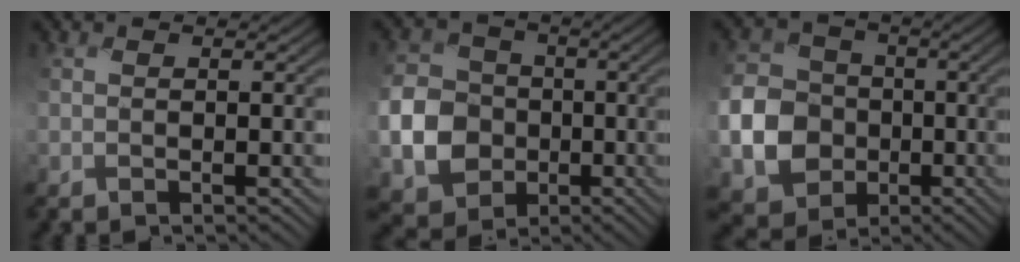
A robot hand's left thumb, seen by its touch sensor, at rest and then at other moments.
{"total": 9.9, "force": [-2.5, 8.7, 3.8], "torque": [-0.116, -0.032, -0.067]}
{"total": 11.0, "force": [-2.8, 9.7, 4.3], "torque": [-0.136, -0.034, -0.071]}